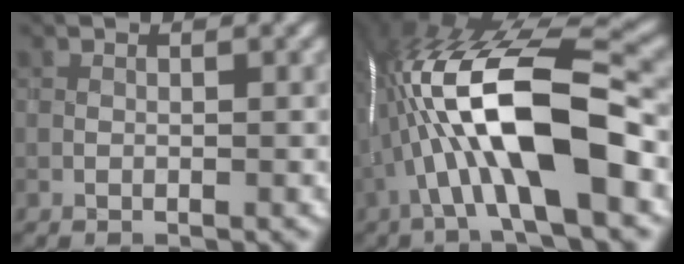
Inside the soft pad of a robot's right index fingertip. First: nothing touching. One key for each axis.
{"total": 13.7, "fx": -2.1, "fy": 4.3, "fz": 12.8, "tx": -0.243, "ty": 0.023, "tz": -0.039}